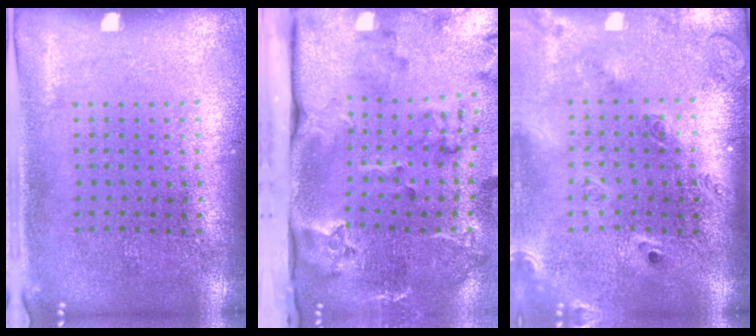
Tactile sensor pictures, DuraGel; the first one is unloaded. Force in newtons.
{"total": 3.9, "press": 2.7, "slide": 2.8}
{"total": 2.6, "press": 1.9, "slide": 1.8}